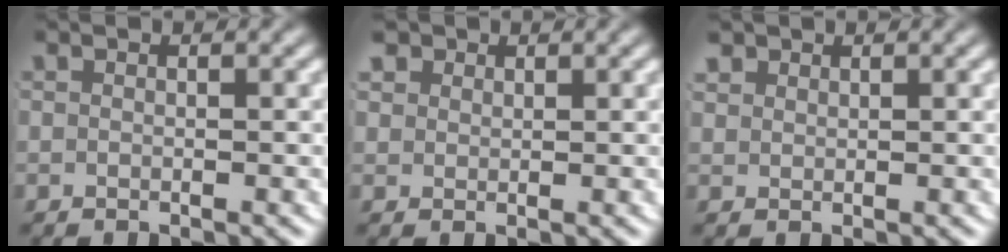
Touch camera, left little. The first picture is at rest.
{"total": 2.2, "force": [1.4, 1.5, 0.7], "torque": [-0.026, -0.007, 0.032]}
{"total": 1.3, "force": [1.1, 0.7, 0.4], "torque": [-0.016, -0.004, 0.029]}